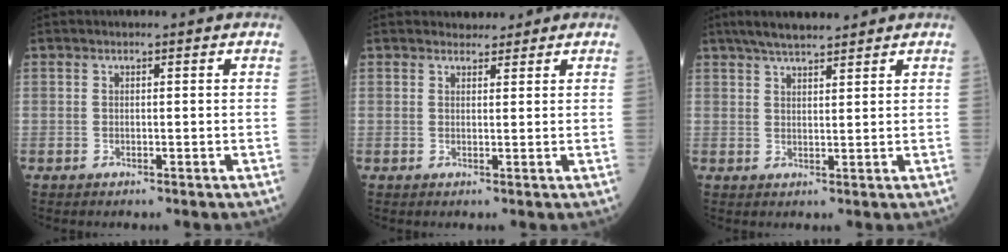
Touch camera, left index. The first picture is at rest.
{"total": 2.0, "force": [1.8, 0.9, 0.2], "torque": [-0.003, 0.004, 0.024]}
{"total": 6.2, "force": [5.3, 0.9, 3.1], "torque": [-0.055, 0.022, 0.091]}